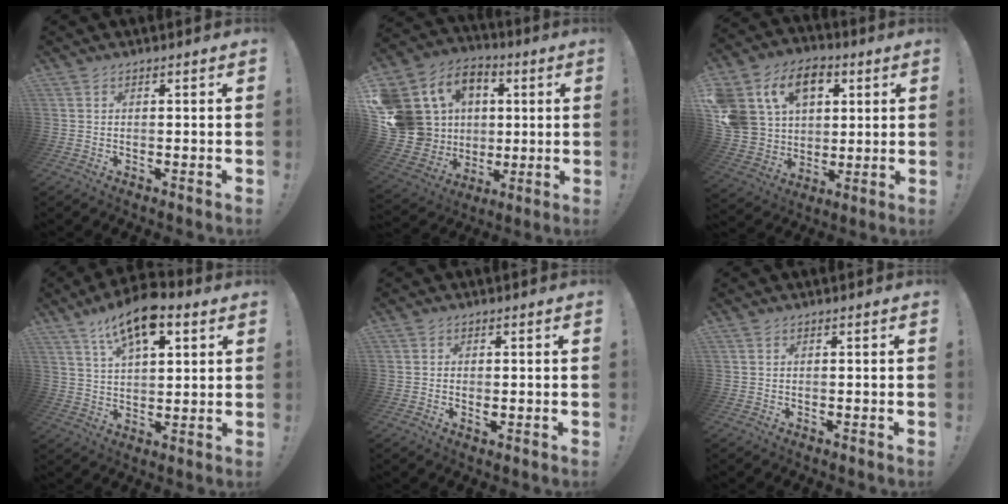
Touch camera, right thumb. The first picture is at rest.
{"total": 19.5, "force": [2.5, 17.4, 8.4], "torque": [-0.171, -0.015, 0.095]}
{"total": 18.0, "force": [7.7, 13.5, 9.0], "torque": [-0.163, -0.021, 0.159]}
{"total": 12.9, "force": [7.7, 5.6, 8.7], "torque": [-0.147, -0.029, 0.136]}
{"total": 1.0, "force": [-0.2, 0.7, 0.6], "torque": [-0.009, 0.001, -0.004]}
{"total": 0.0}